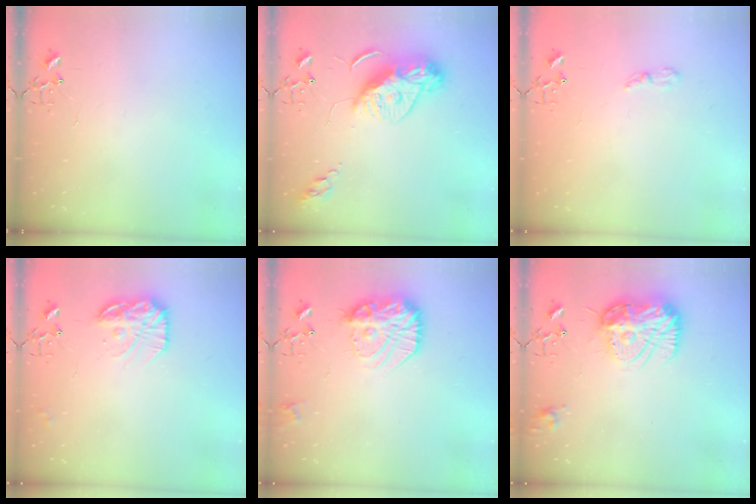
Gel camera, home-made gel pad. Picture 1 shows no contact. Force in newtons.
{"total": 12.1, "press": 12.1, "slide": 1.1}
{"total": 4.4, "press": 4.3, "slide": 0.5}
{"total": 15.0, "press": 15.0, "slide": 1.1}
{"total": 16.2, "press": 16.2, "slide": 0.6}
{"total": 15.6, "press": 15.6, "slide": 1.5}